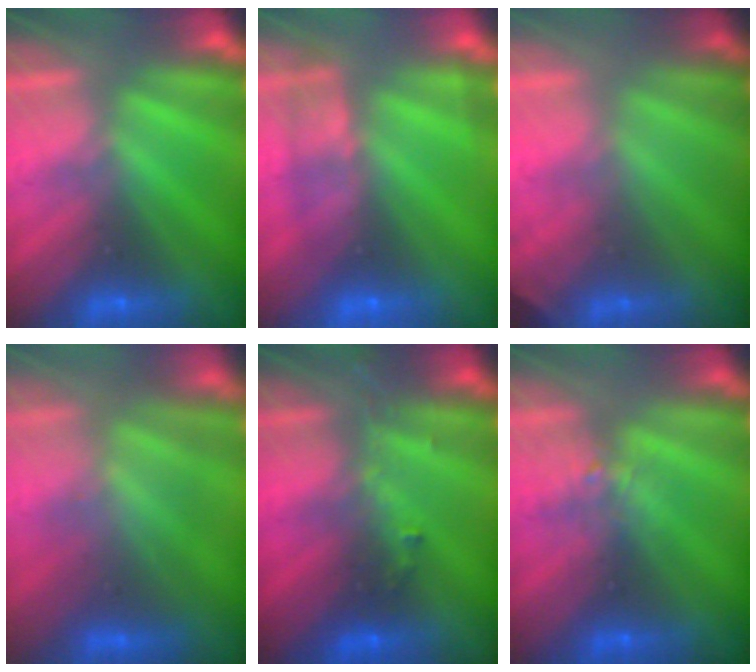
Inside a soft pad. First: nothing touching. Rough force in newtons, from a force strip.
{"total": 2.4}
{"total": 1.9}
{"total": 3.7}
{"total": 2.9}
{"total": 2.2}